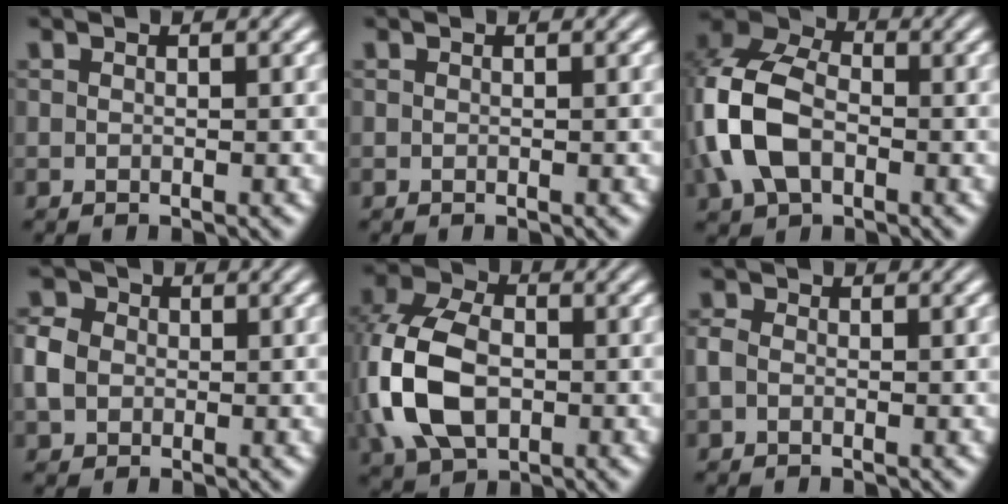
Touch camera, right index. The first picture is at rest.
{"total": 0.0}
{"total": 9.8, "force": [0.7, 7.6, 6.2], "torque": [-0.141, 0.003, 0.004]}
{"total": 2.6, "force": [0.3, 2.2, 1.3], "torque": [-0.028, 0.001, 0.006]}
{"total": 8.5, "force": [-0.4, 6.0, 6.0], "torque": [-0.155, -0.025, 0.011]}
{"total": 0.6, "force": [-0.3, 0.3, 0.5], "torque": [-0.009, -0.004, -0.003]}